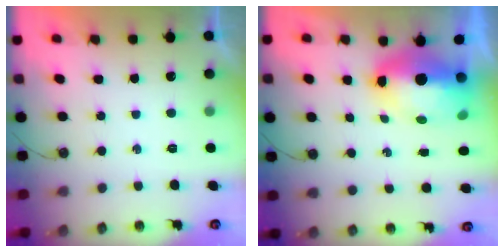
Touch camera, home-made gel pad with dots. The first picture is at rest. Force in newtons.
{"total": 11.9, "press": 11.8, "slide": 1.7}